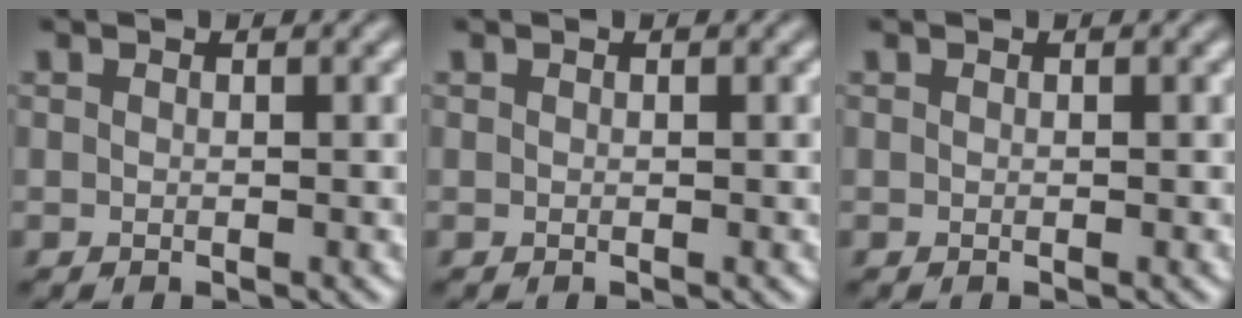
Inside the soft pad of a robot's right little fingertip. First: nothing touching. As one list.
[{"total": 0.0}, {"total": 0.0}]